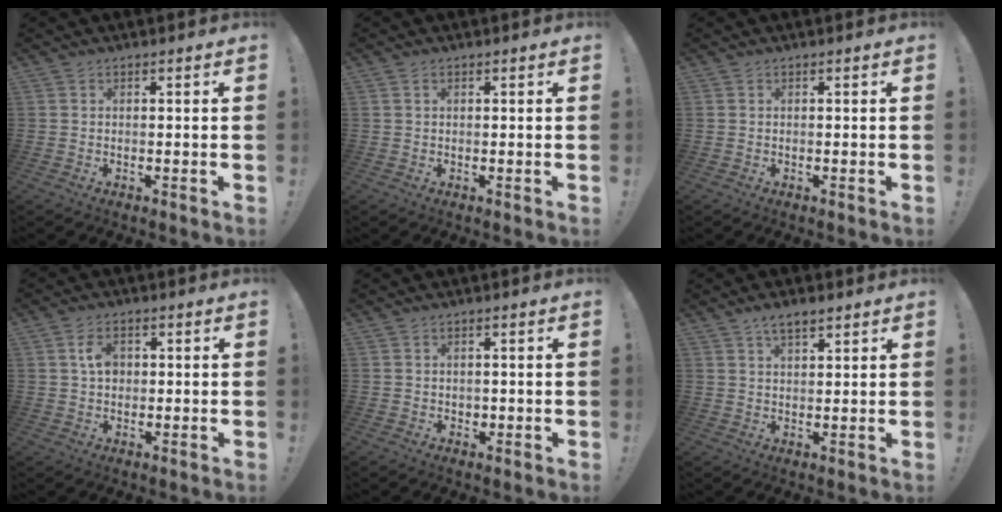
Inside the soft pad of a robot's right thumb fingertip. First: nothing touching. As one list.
[{"total": 0.8, "force": [0.4, 0.5, 0.5], "torque": [-0.013, 0.004, 0.008]}, {"total": 0.0}, {"total": 5.4, "force": [0.9, 3.8, 3.7], "torque": [-0.051, 0.004, 0.014]}, {"total": 1.0, "force": [0.1, 1.0, 0.3], "torque": [0.002, 0.000, 0.000]}, {"total": 4.7, "force": [3.2, 1.8, 2.9], "torque": [-0.041, -0.017, 0.057]}]